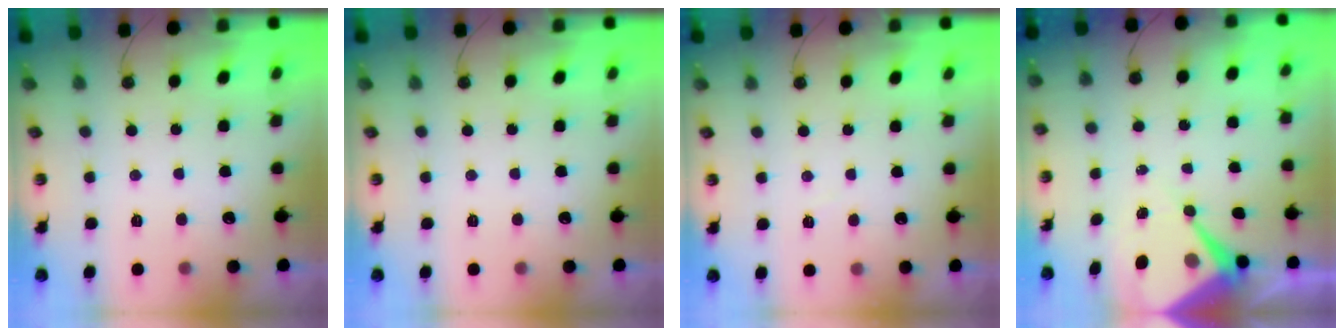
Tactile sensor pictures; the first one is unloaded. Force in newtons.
{"total": 0.0}
{"total": 3.4, "press": 3.4, "slide": 0.5}
{"total": 7.7, "press": 7.7, "slide": 0.5}